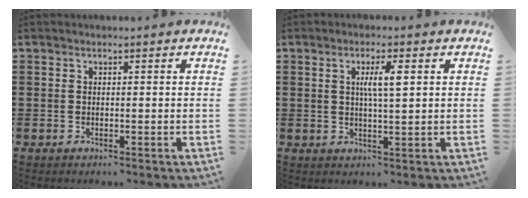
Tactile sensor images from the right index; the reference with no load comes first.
{"total": 4.0, "force": [1.0, 0.6, 3.8], "torque": [-0.077, 0.007, 0.013]}